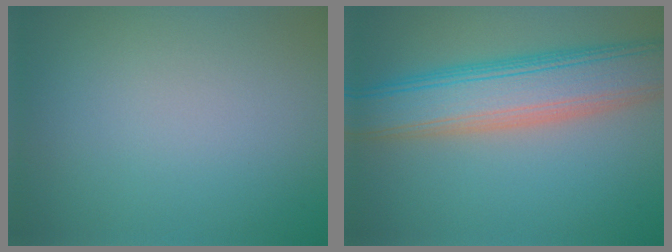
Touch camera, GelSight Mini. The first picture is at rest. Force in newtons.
{"total": 8.4, "press": 8.4, "slide": 0.1}